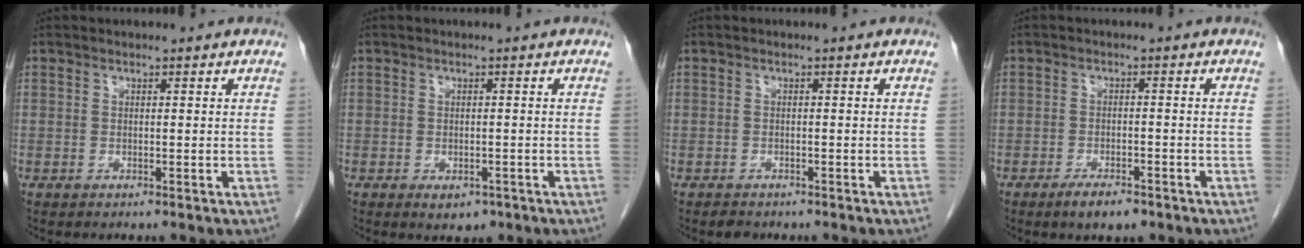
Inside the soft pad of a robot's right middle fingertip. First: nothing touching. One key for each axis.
{"total": 2.4, "fx": -1.3, "fy": 1.4, "fz": 1.5, "tx": -0.016, "ty": -0.001, "tz": -0.008}
{"total": 1.2, "fx": -1.0, "fy": 0.6, "fz": 0.2, "tx": -0.011, "ty": -0.001, "tz": -0.015}
{"total": 3.8, "fx": -2.7, "fy": 1.2, "fz": 2.4, "tx": -0.047, "ty": -0.002, "tz": -0.041}